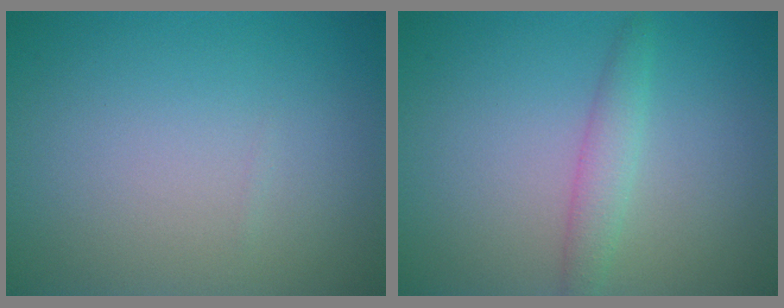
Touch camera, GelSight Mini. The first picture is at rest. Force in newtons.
{"total": 2.0, "press": 2.0, "slide": 0.0}